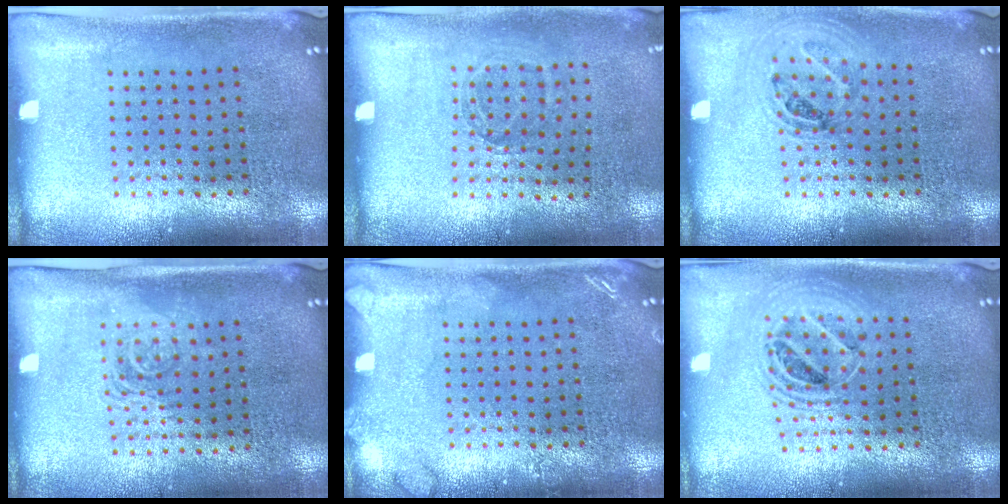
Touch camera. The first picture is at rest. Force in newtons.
{"total": 1.1, "press": 0.9, "slide": 0.6}
{"total": 1.0, "press": 1.0, "slide": 0.2}
{"total": 1.4, "press": 1.2, "slide": 0.7}
{"total": 1.5, "press": 1.5, "slide": 0.2}
{"total": 1.7, "press": 1.4, "slide": 0.9}